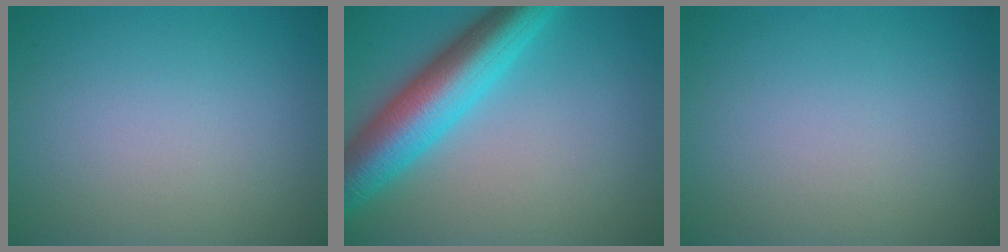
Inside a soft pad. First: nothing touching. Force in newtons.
{"total": 8.4, "press": 8.4, "slide": 0.2}
{"total": 0.0}